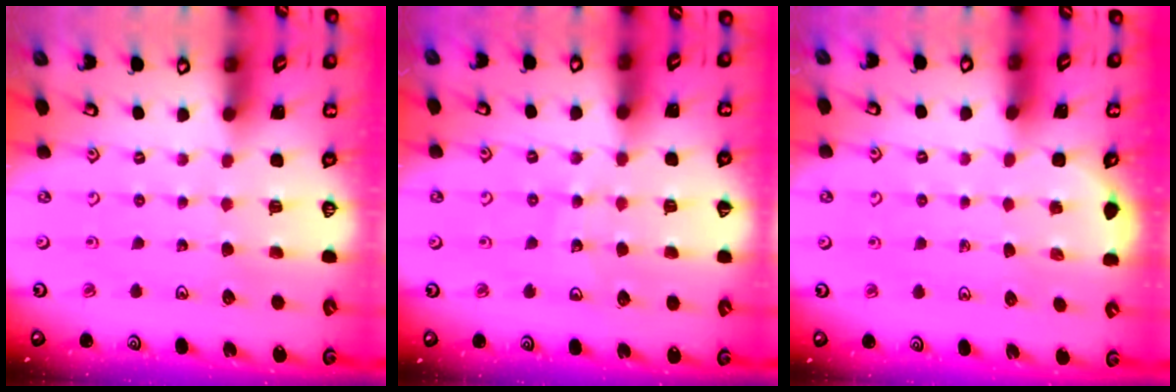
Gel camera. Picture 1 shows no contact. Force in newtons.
{"total": 9.1, "press": 8.8, "slide": 2.1}
{"total": 1.5, "press": 1.2, "slide": 1.0}